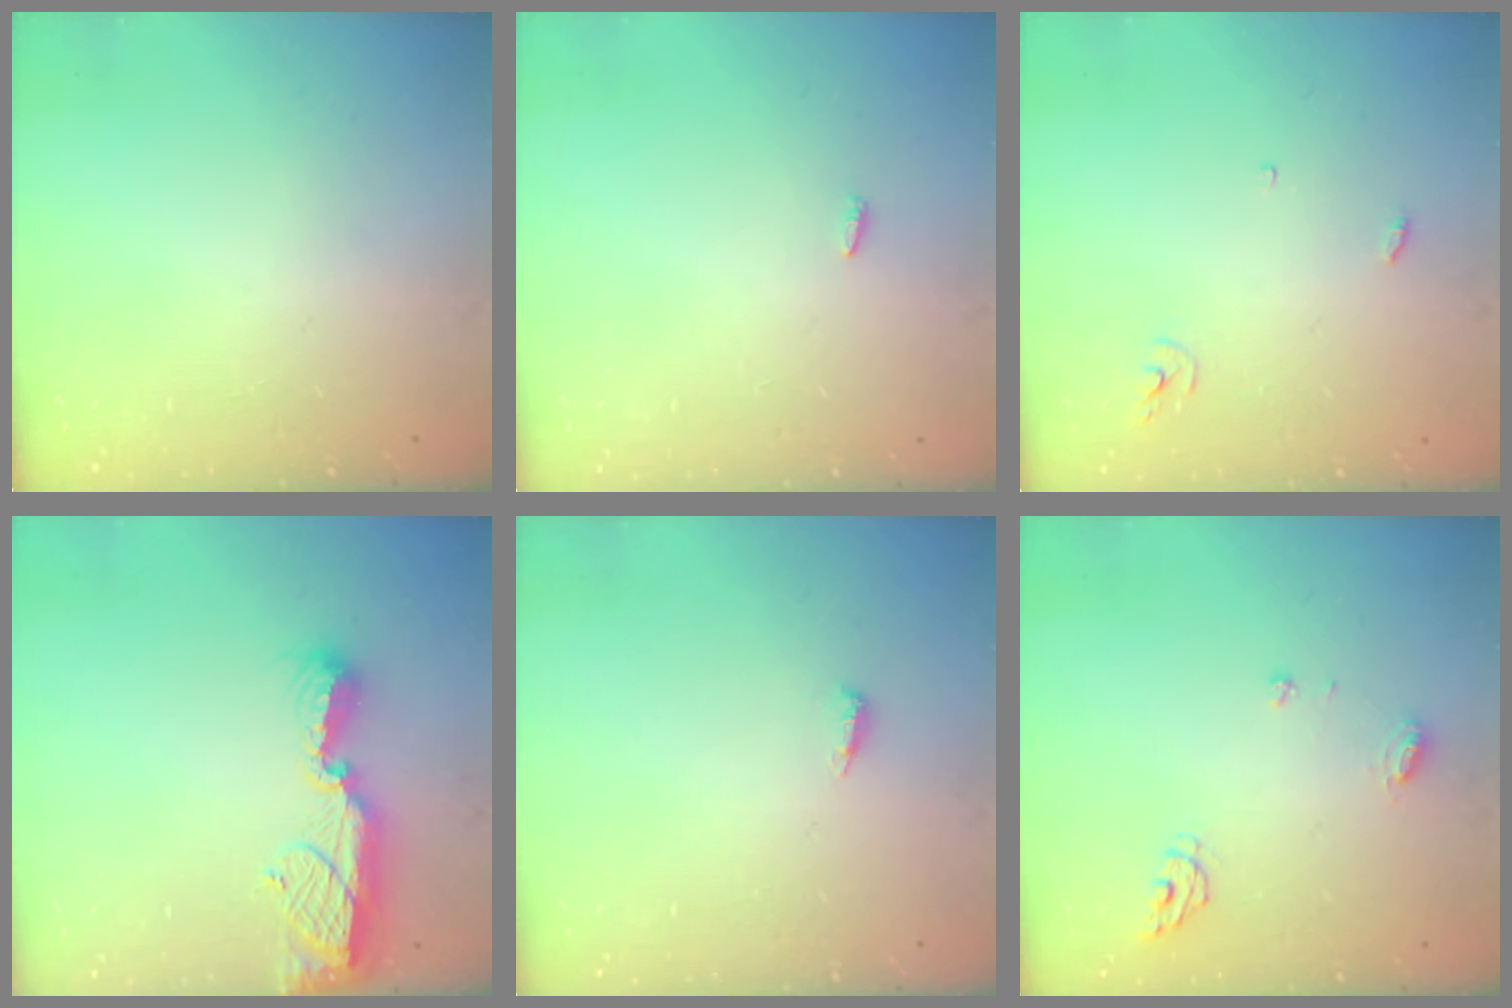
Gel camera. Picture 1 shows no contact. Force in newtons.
{"total": 1.8, "press": 1.7, "slide": 0.6}
{"total": 3.3, "press": 3.2, "slide": 0.3}
{"total": 13.3, "press": 12.2, "slide": 5.5}
{"total": 4.6, "press": 4.5, "slide": 0.9}
{"total": 6.0, "press": 6.0, "slide": 0.7}